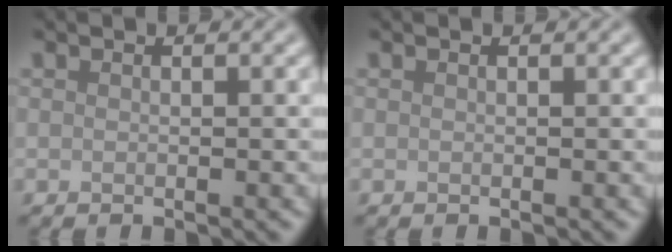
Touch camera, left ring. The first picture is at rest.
{"total": 0.0}